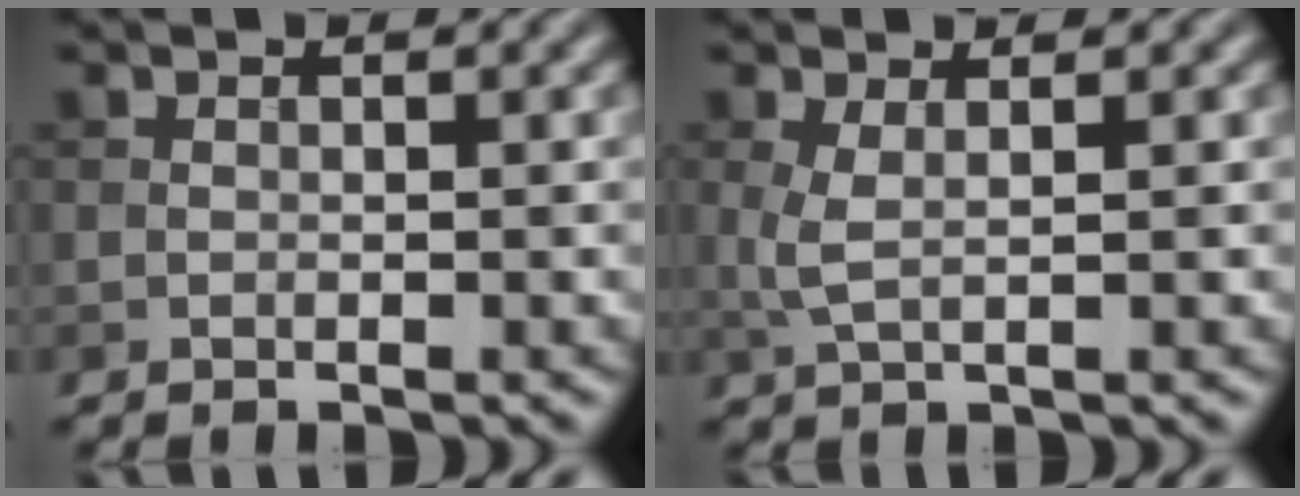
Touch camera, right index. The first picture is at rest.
{"total": 1.8, "force": [0.5, 0.5, 1.7], "torque": [-0.041, 0.000, 0.012]}